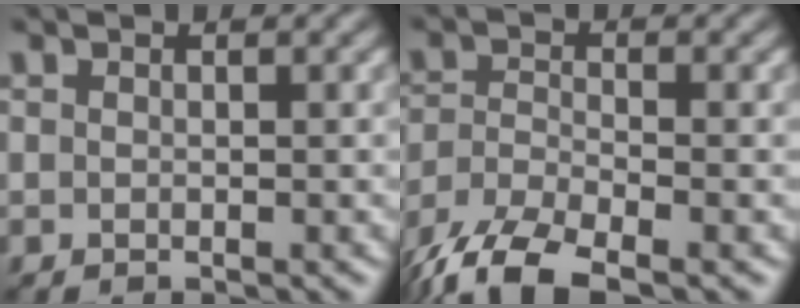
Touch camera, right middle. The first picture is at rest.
{"total": 7.5, "force": [-5.5, 2.3, 4.5], "torque": [-0.090, -0.015, -0.115]}